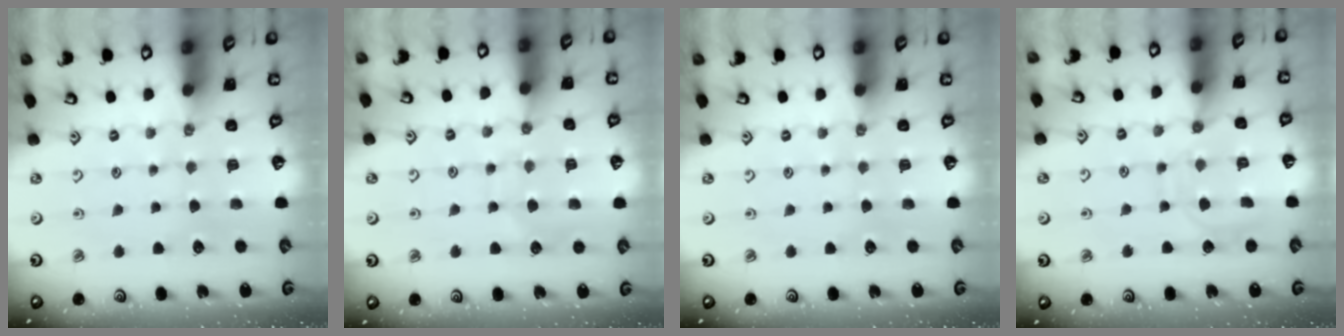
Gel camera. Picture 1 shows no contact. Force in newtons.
{"total": 6.3, "press": 6.3, "slide": 0.5}
{"total": 0.0}
{"total": 9.7, "press": 9.7, "slide": 0.8}